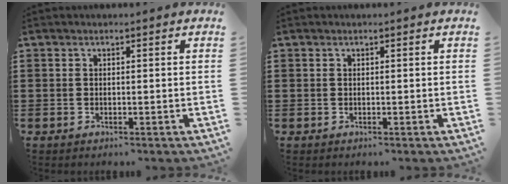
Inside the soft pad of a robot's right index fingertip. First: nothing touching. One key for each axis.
{"total": 0.0}